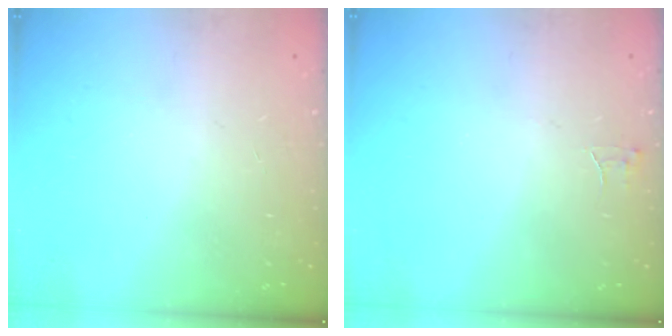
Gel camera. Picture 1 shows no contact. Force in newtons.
{"total": 2.8, "press": 2.8, "slide": 0.2}